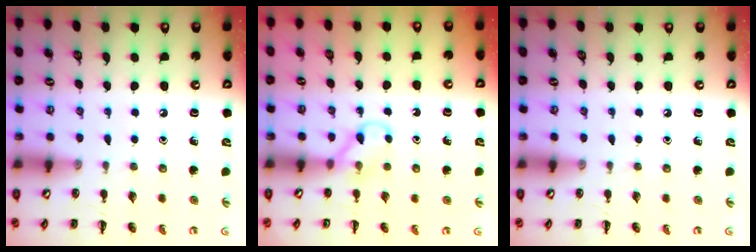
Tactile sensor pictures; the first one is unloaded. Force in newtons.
{"total": 4.1, "press": 4.0, "slide": 1.2}
{"total": 0.0}